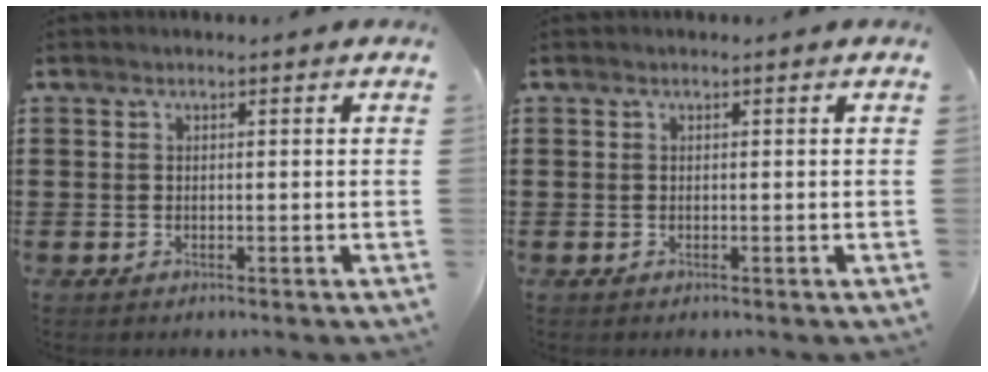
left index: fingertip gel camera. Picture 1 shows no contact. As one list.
[{"total": 0.0}]